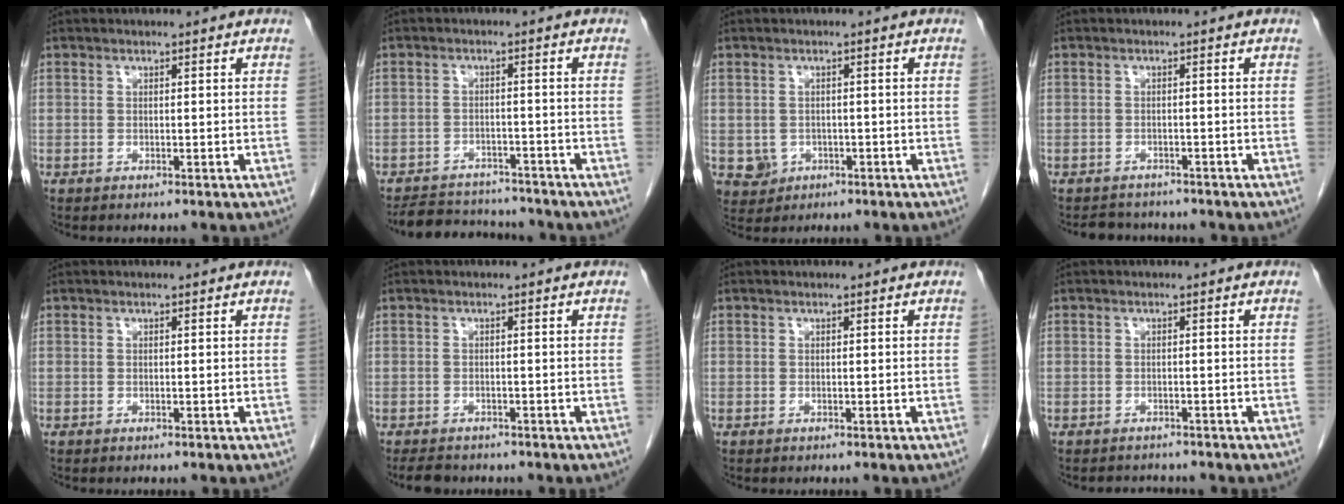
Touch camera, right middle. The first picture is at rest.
{"total": 8.5, "force": [-8.1, 2.0, 1.5], "torque": [-0.017, 0.007, -0.117]}
{"total": 4.4, "force": [-1.3, 4.1, 0.9], "torque": [-0.019, 0.002, -0.013]}
{"total": 3.4, "force": [-3.1, 1.2, 0.2], "torque": [-0.003, -0.004, -0.046]}
{"total": 0.0}
{"total": 3.4, "force": [-2.9, 1.4, 1.0], "torque": [-0.019, -0.004, -0.041]}
{"total": 0.0}
{"total": 2.2, "force": [-2.0, 0.8, -0.1], "torque": [0.003, -0.003, -0.030]}